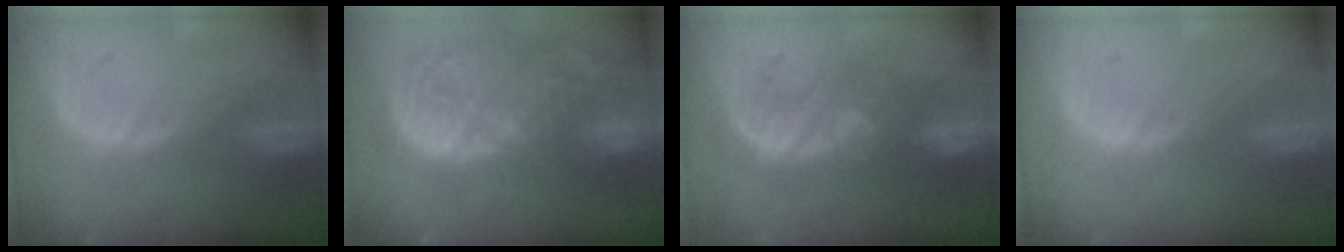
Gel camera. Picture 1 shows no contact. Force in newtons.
{"total": 15.0, "press": 13.0, "slide": 7.4}
{"total": 8.1, "press": 7.9, "slide": 1.8}
{"total": 0.0}